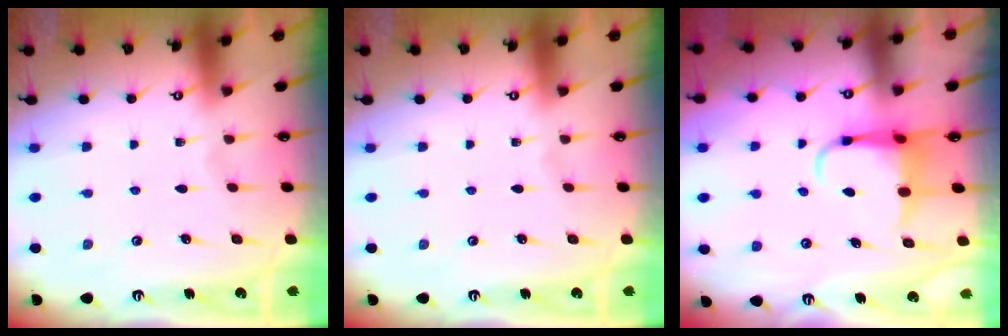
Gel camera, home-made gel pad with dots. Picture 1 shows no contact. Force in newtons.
{"total": 0.0}
{"total": 5.8, "press": 5.7, "slide": 1.1}